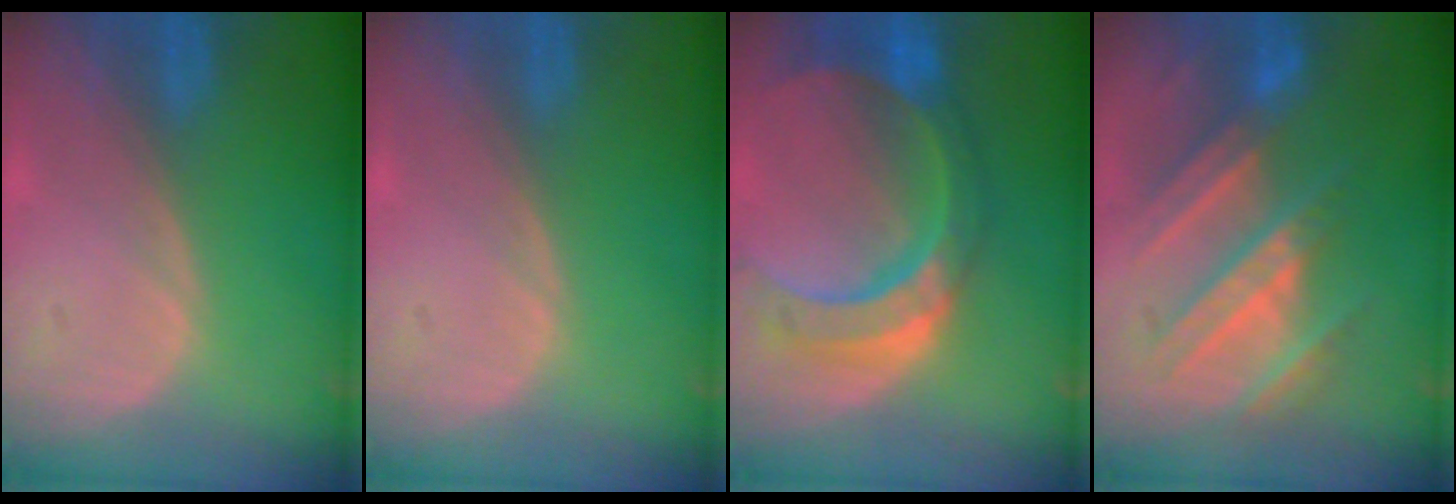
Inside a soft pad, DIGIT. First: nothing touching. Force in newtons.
{"total": 0.0}
{"total": 11.2, "press": 9.4, "slide": 6.0}
{"total": 9.3, "press": 9.2, "slide": 1.5}